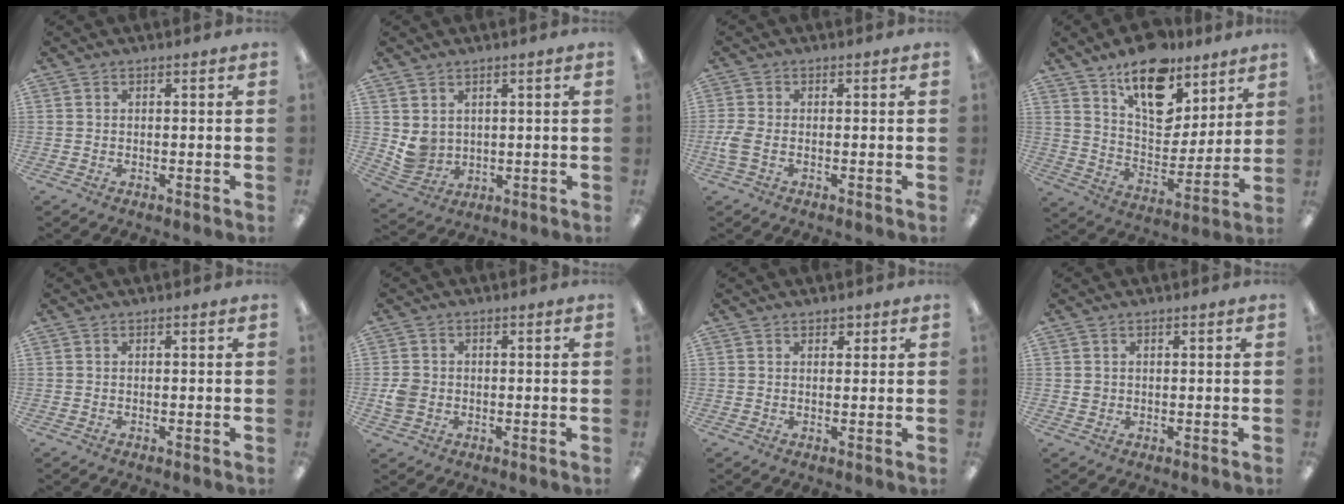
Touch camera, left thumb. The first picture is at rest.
{"total": 4.9, "force": [2.4, 4.1, 1.2], "torque": [-0.027, -0.007, 0.050]}
{"total": 3.7, "force": [-0.9, 1.9, 3.0], "torque": [-0.070, 0.000, -0.019]}
{"total": 17.4, "force": [12.1, 9.2, 8.5], "torque": [-0.133, -0.071, 0.215]}
{"total": 0.0}
{"total": 3.8, "force": [-0.6, 3.4, 1.6], "torque": [-0.027, 0.008, -0.009]}
{"total": 1.7, "force": [1.3, 1.0, 0.5], "torque": [-0.003, -0.001, 0.021]}
{"total": 1.1, "force": [0.3, 1.0, 0.2], "torque": [-0.006, 0.005, 0.005]}